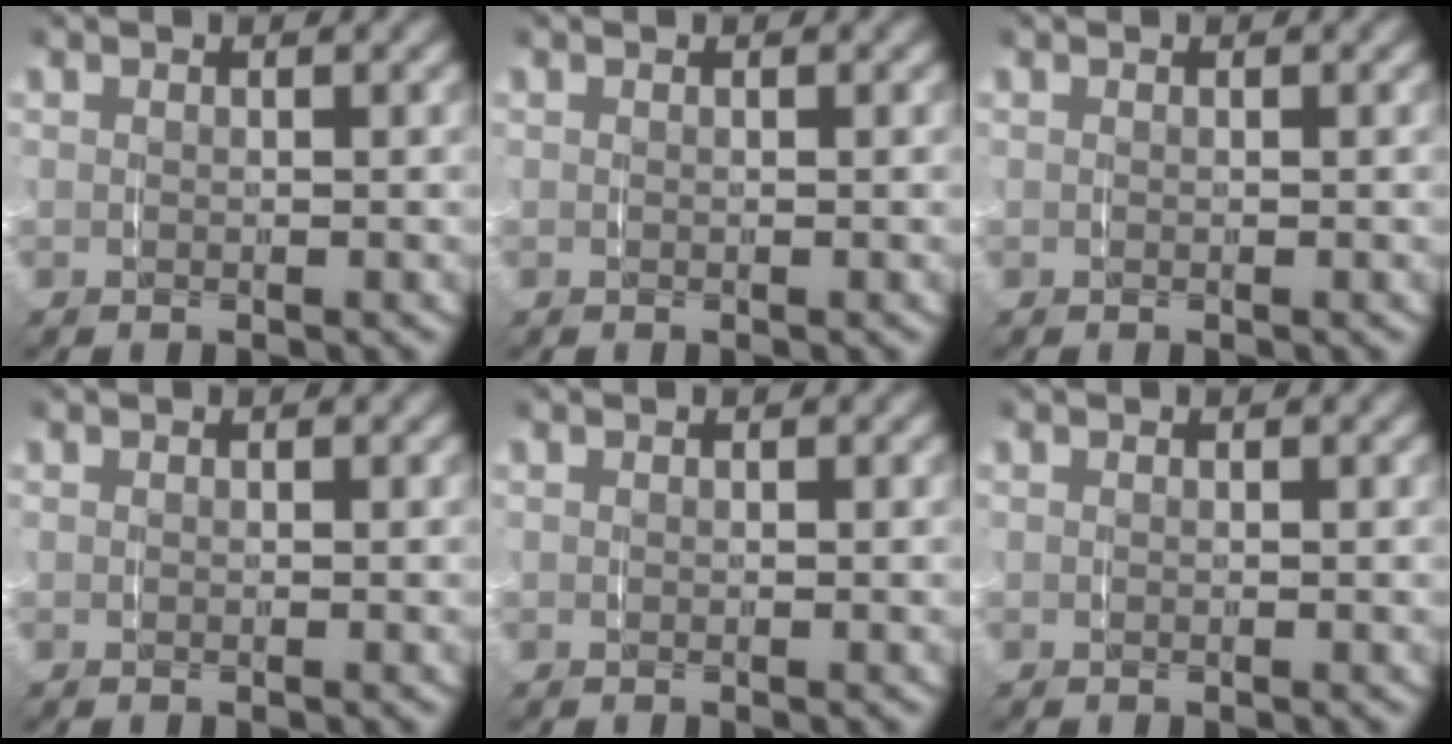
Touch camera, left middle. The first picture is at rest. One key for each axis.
{"total": 0.0}
{"total": 0.0}
{"total": 0.0}
{"total": 0.0}
{"total": 0.0}